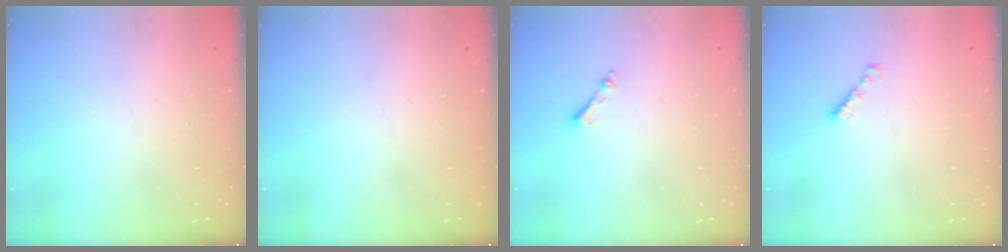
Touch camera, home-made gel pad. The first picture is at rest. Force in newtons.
{"total": 0.0}
{"total": 2.4, "press": 2.3, "slide": 0.4}
{"total": 1.8, "press": 1.7, "slide": 0.6}